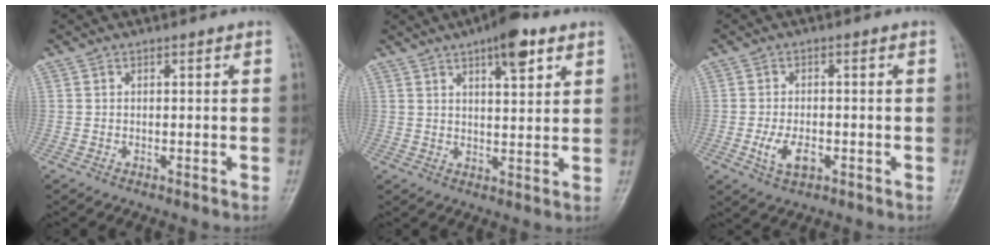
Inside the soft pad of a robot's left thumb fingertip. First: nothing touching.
{"total": 8.2, "force": [4.7, 2.8, 6.1], "torque": [-0.075, -0.019, 0.065]}
{"total": 5.0, "force": [-1.6, 2.8, 3.8], "torque": [-0.072, 0.002, -0.026]}